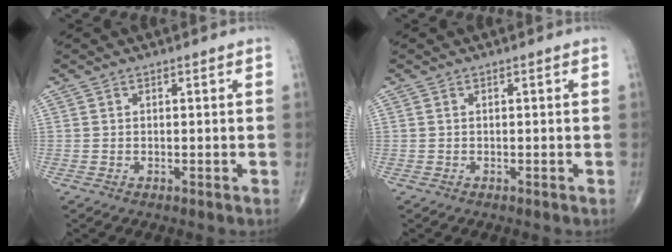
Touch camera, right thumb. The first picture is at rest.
{"total": 0.0}